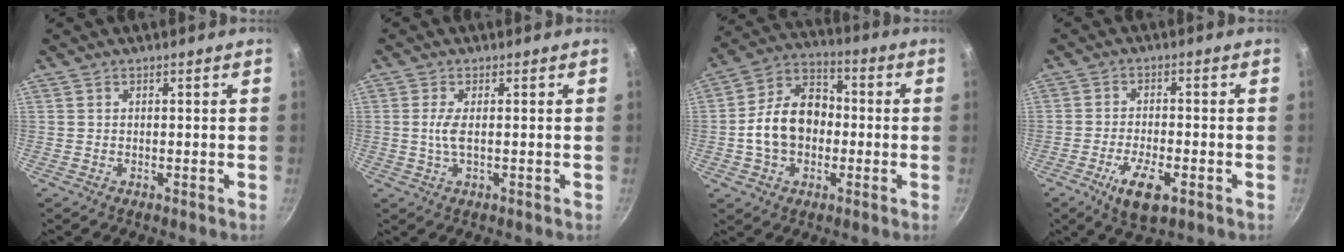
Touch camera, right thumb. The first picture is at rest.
{"total": 3.1, "force": [0.1, 0.9, 3.0], "torque": [-0.070, 0.000, 0.000]}
{"total": 13.7, "force": [-1.4, 10.0, 9.2], "torque": [-0.126, 0.035, -0.037]}
{"total": 8.1, "force": [-3.7, 2.9, 6.6], "torque": [-0.116, 0.006, -0.061]}